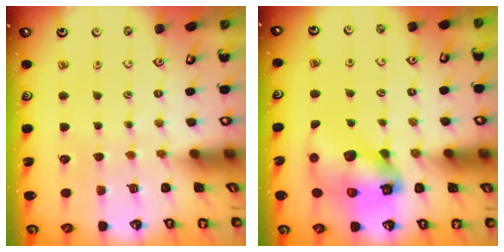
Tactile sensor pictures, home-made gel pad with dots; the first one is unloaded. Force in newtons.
{"total": 12.5, "press": 12.3, "slide": 1.9}